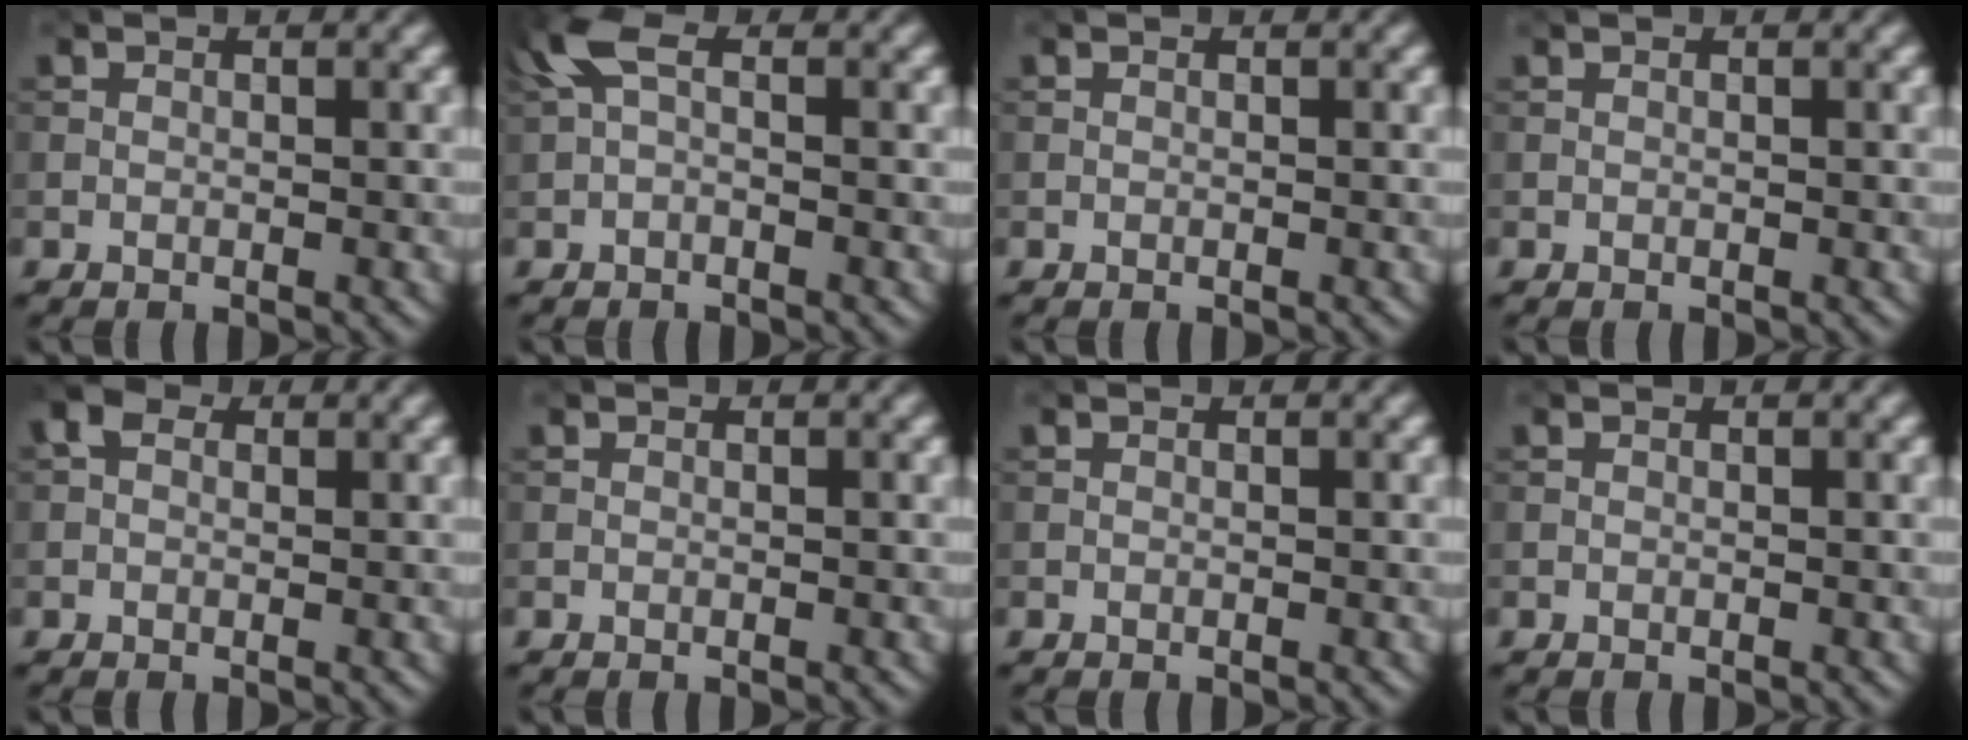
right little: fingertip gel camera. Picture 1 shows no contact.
{"total": 2.6, "force": [0.0, 0.9, 2.5], "torque": [-0.059, 0.010, -0.007]}
{"total": 0.0}
{"total": 0.0}
{"total": 1.6, "force": [0.3, 1.2, 1.1], "torque": [-0.019, 0.006, -0.002]}
{"total": 0.0}
{"total": 0.0}
{"total": 0.9, "force": [-0.5, -0.6, -0.3], "torque": [0.007, -0.002, -0.006]}